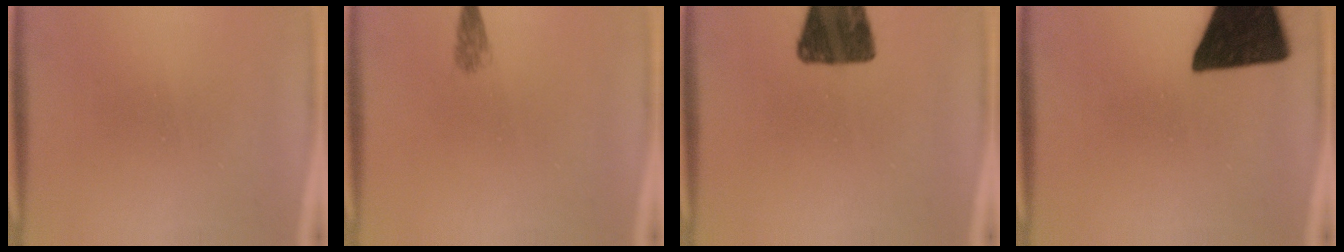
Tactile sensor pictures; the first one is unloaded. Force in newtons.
{"total": 1.8}
{"total": 13.4}
{"total": 18.6}